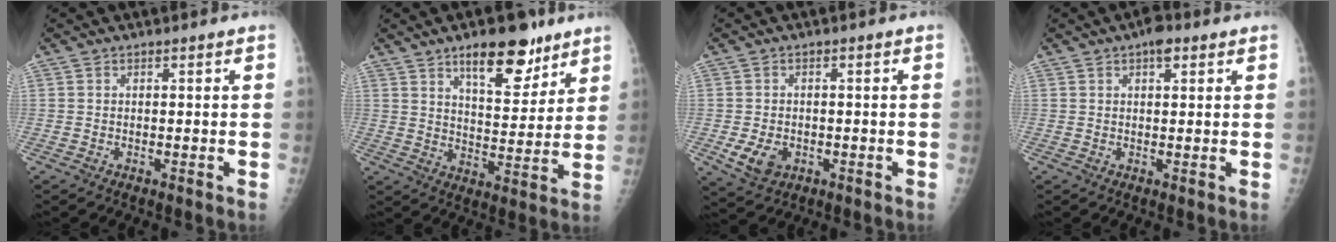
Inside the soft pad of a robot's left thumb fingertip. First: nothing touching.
{"total": 12.6, "force": [8.2, 5.2, 8.1], "torque": [-0.082, -0.050, 0.127]}
{"total": 5.1, "force": [-1.6, 3.8, 3.0], "torque": [-0.047, -0.001, -0.019]}
{"total": 3.0, "force": [1.6, 1.4, 2.1], "torque": [-0.019, -0.002, 0.021]}